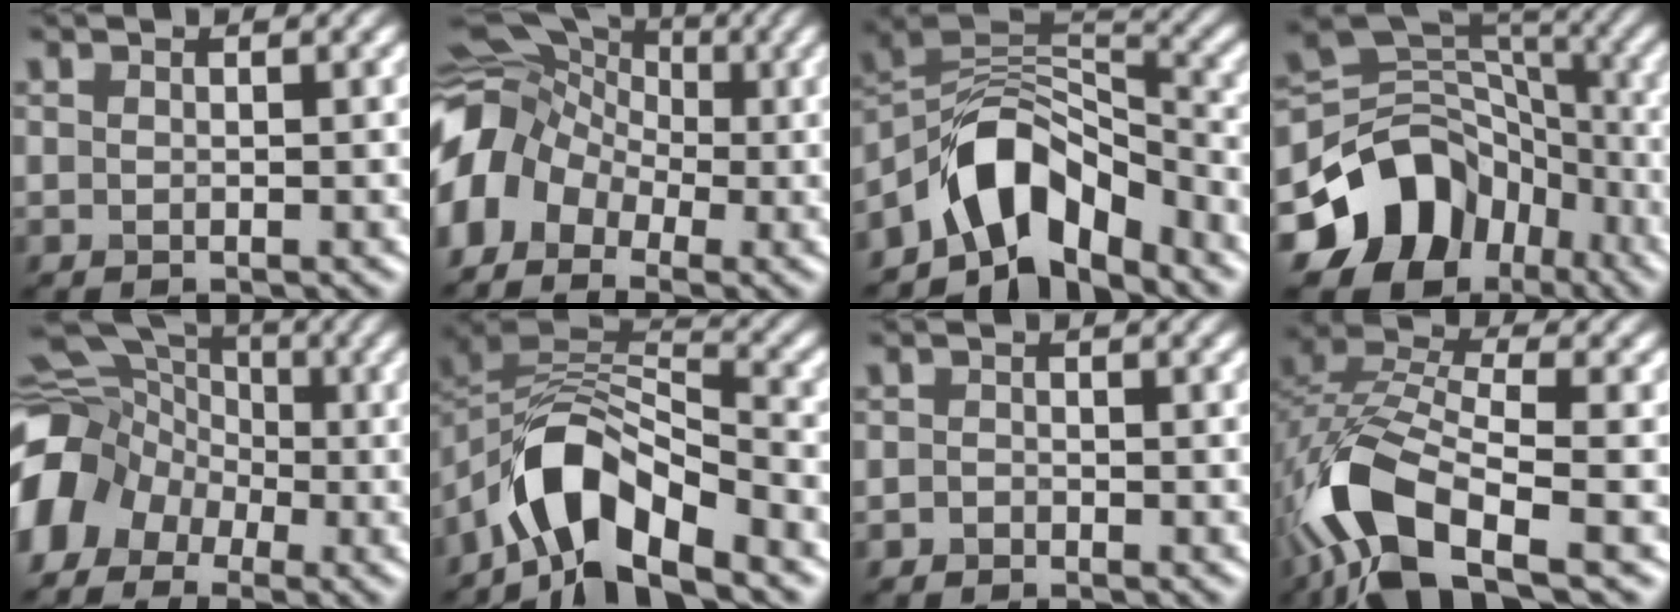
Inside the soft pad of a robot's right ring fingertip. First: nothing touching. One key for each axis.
{"total": 8.9, "fx": -2.1, "fy": 6.9, "fz": 5.2, "tx": -0.100, "ty": 0.010, "tz": -0.061}
{"total": 8.5, "fx": -5.5, "fy": 4.2, "fz": 4.8, "tx": -0.054, "ty": 0.009, "tz": -0.105}
{"total": 11.3, "fx": -5.4, "fy": 8.6, "fz": 4.8, "tx": -0.081, "ty": 0.003, "tz": -0.099}
{"total": 9.7, "fx": -3.0, "fy": 7.7, "fz": 5.1, "tx": -0.109, "ty": 0.000, "tz": -0.065}
{"total": 8.8, "fx": -5.3, "fy": 3.8, "fz": 5.9, "tx": -0.086, "ty": 0.012, "tz": -0.106}
{"total": 0.7, "fx": -0.5, "fy": 0.5, "fz": 0.1, "tx": 0.000, "ty": -0.002, "tz": -0.012}
{"total": 10.2, "fx": -4.9, "fy": 4.3, "fz": 7.8, "tx": -0.161, "ty": 0.001, "tz": -0.103}